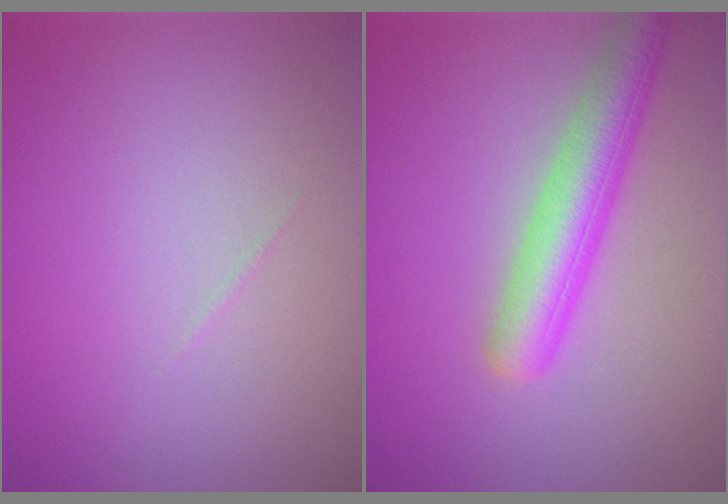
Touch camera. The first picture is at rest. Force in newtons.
{"total": 4.7, "press": 4.7, "slide": 0.3}